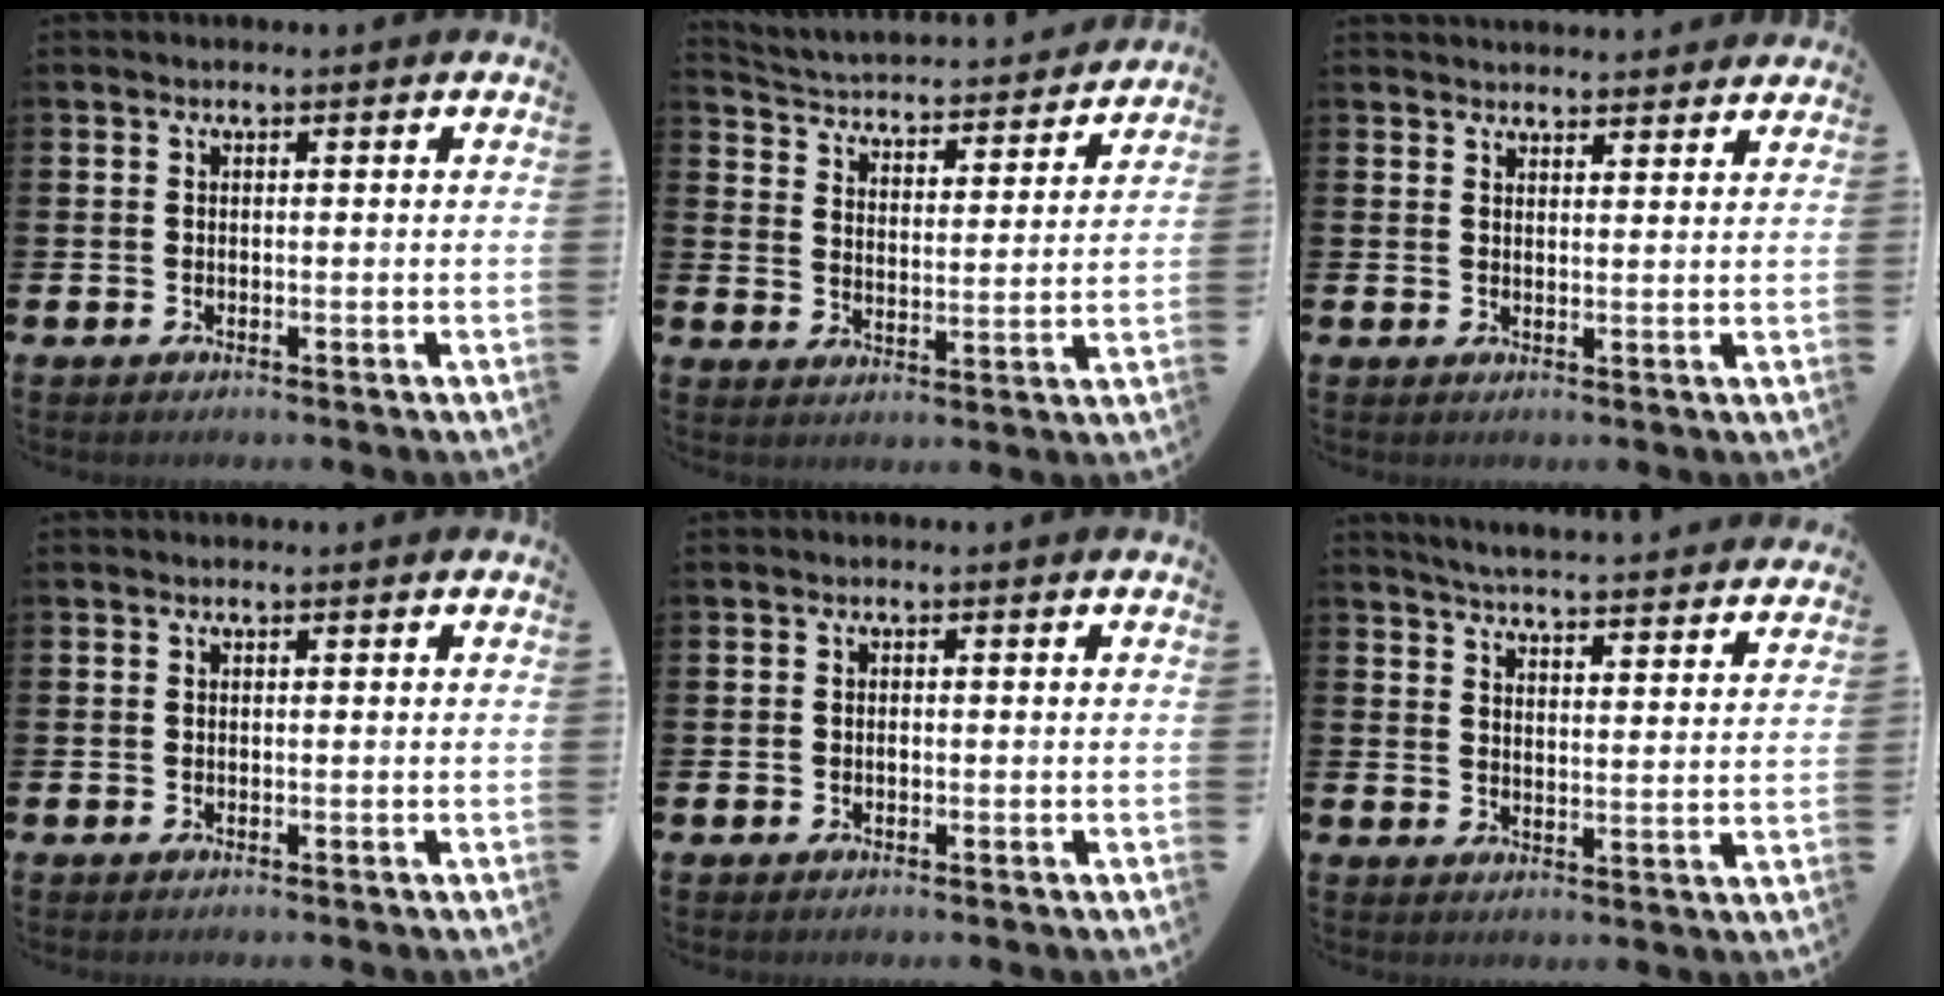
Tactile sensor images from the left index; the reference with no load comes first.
{"total": 3.6, "force": [3.5, 0.8, 0.4], "torque": [-0.032, -0.040, 0.051]}
{"total": 3.0, "force": [2.9, 0.3, -0.1], "torque": [0.002, -0.016, 0.053]}
{"total": 0.0}
{"total": 0.6, "force": [-0.2, 0.5, 0.3], "torque": [-0.007, 0.004, -0.005]}
{"total": 5.4, "force": [5.3, -0.1, 0.7], "torque": [-0.034, -0.043, 0.092]}